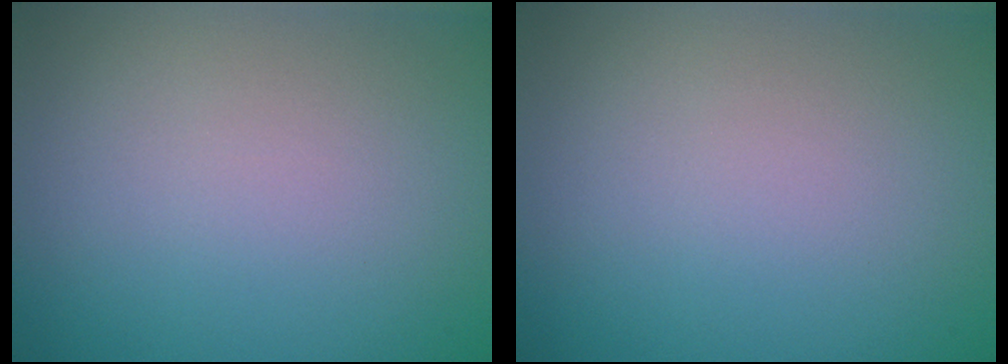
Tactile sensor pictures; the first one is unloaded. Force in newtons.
{"total": 0.0}